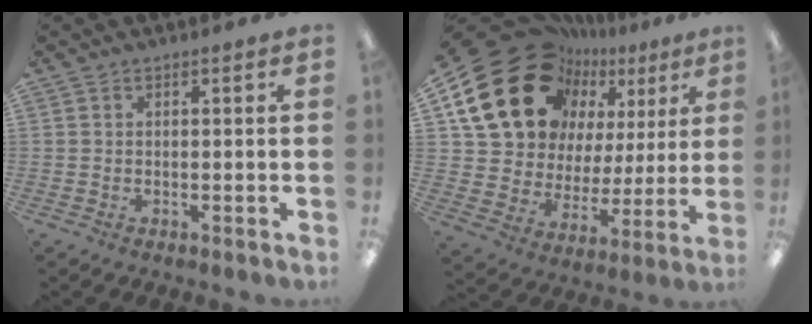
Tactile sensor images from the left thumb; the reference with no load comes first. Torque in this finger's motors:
{"motor_torque": [2.49, 2.52, 1.31, -1.46, 0.50]}